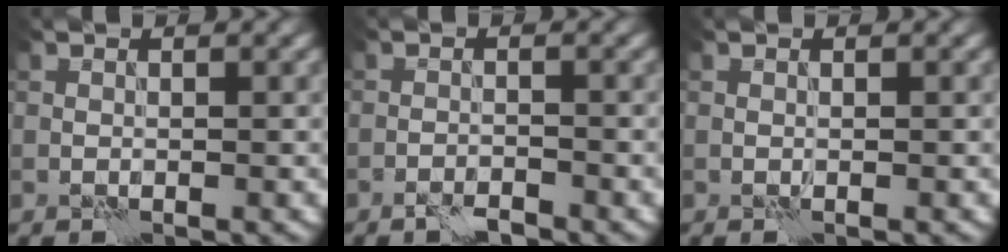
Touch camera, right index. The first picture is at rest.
{"total": 1.7, "force": [-1.4, 0.4, 0.8], "torque": [-0.015, 0.005, -0.029]}
{"total": 0.0}